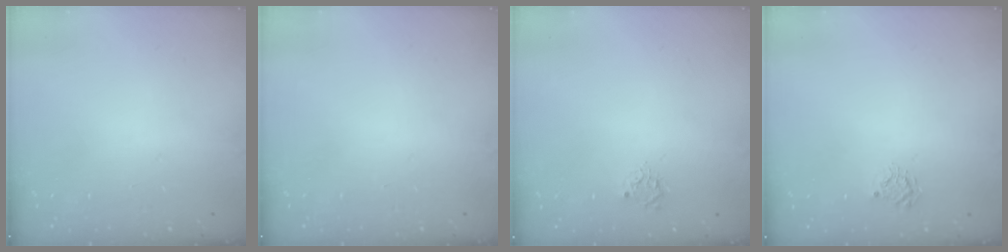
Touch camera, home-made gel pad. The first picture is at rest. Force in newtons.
{"total": 0.0}
{"total": 4.9, "press": 4.9, "slide": 0.1}
{"total": 3.4, "press": 3.3, "slide": 0.4}